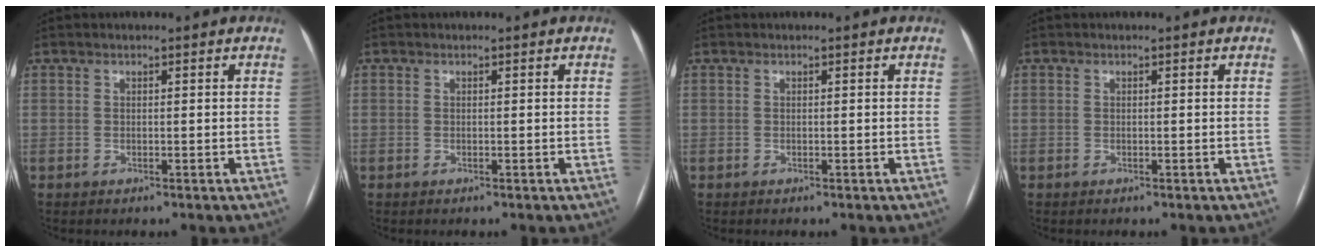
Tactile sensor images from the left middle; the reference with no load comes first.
{"total": 0.0}
{"total": 0.0}
{"total": 0.0}